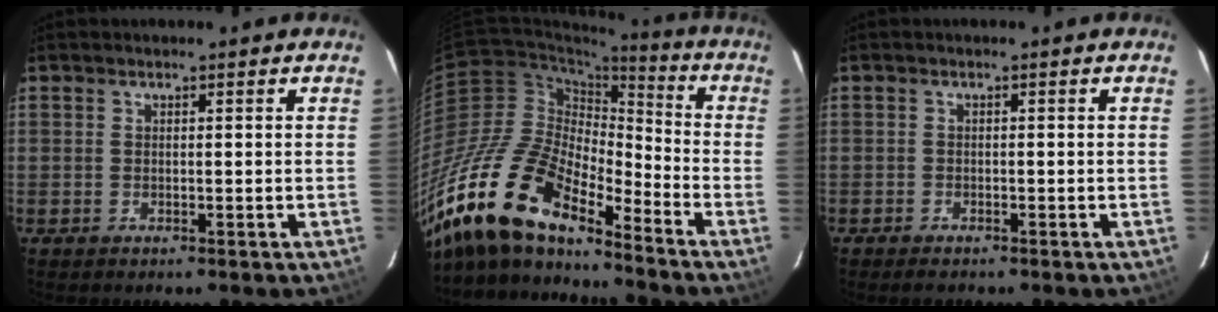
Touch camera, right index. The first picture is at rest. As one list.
[{"total": 24.8, "force": [-19.5, 7.4, 13.4], "torque": [-0.265, -0.036, -0.372]}, {"total": 1.9, "force": [-1.6, 0.9, 0.6], "torque": [-0.022, -0.001, -0.029]}]